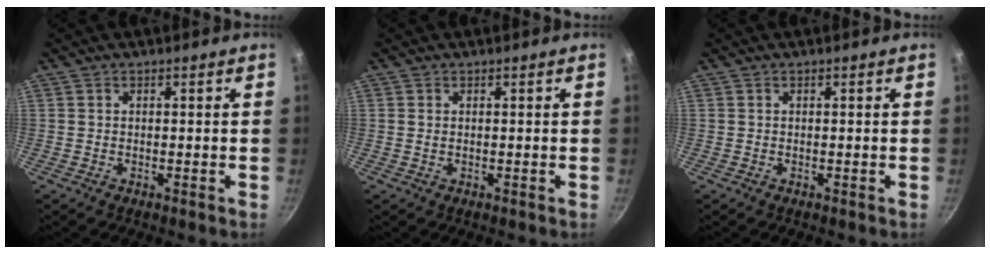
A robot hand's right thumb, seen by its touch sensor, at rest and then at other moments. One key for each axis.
{"total": 0.7, "fx": 0.2, "fy": 0.4, "fz": 0.5, "tx": -0.010, "ty": 0.000, "tz": 0.004}
{"total": 0.0}